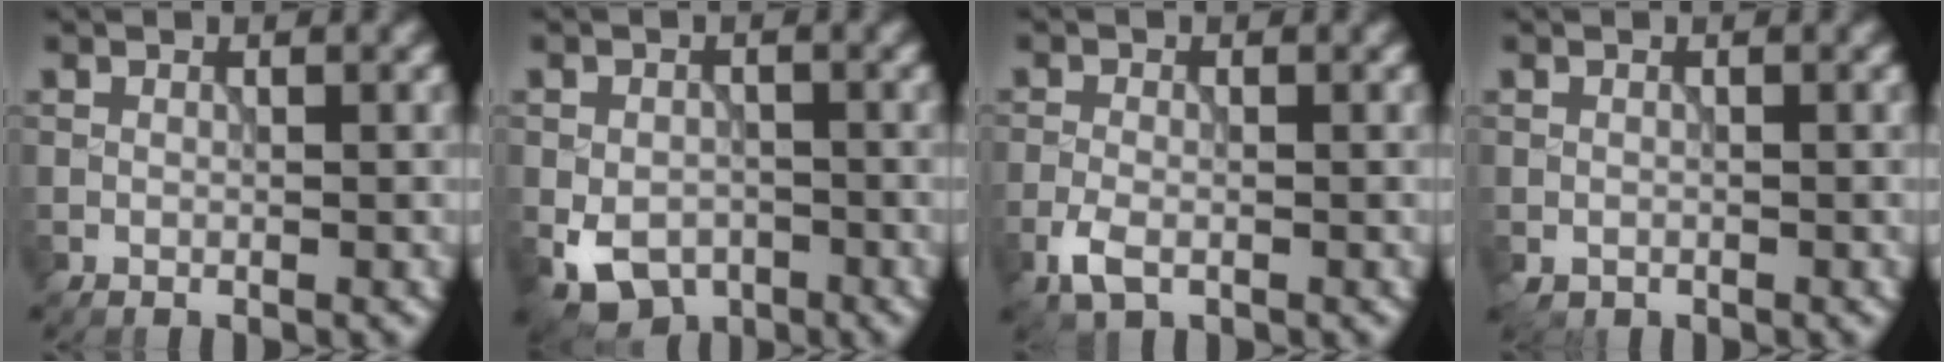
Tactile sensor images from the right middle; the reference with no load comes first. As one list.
[{"total": 5.2, "force": [-2.2, 3.7, 3.0], "torque": [-0.054, -0.016, -0.037]}, {"total": 2.7, "force": [-1.5, 1.3, 1.8], "torque": [-0.046, -0.005, -0.034]}, {"total": 0.8, "force": [-0.5, 0.6, 0.3], "torque": [-0.004, -0.005, -0.010]}]